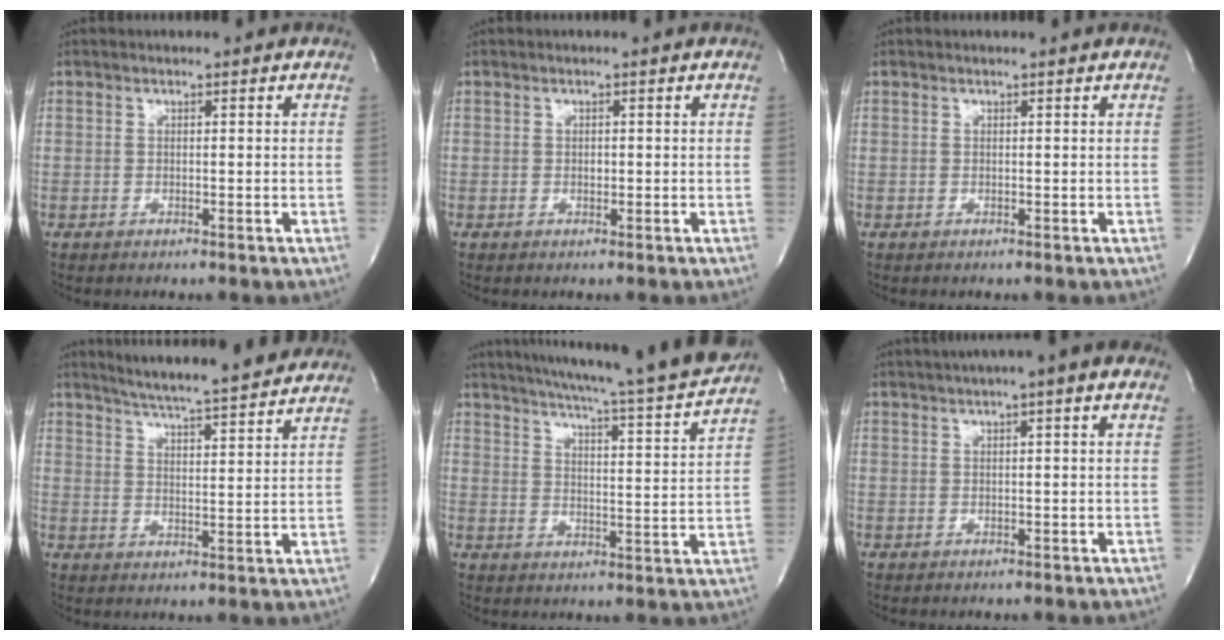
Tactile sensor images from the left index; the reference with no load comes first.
{"total": 0.5, "force": [-0.1, 0.4, 0.4], "torque": [-0.006, -0.001, -0.002]}
{"total": 0.7, "force": [0.6, -0.1, 0.2], "torque": [-0.006, -0.002, 0.008]}
{"total": 17.3, "force": [15.8, 0.5, 7.0], "torque": [-0.116, -0.004, 0.214]}
{"total": 21.0, "force": [19.0, -0.9, 9.0], "torque": [-0.146, -0.052, 0.248]}
{"total": 6.7, "force": [4.1, 0.3, 5.3], "torque": [-0.081, 0.031, 0.057]}